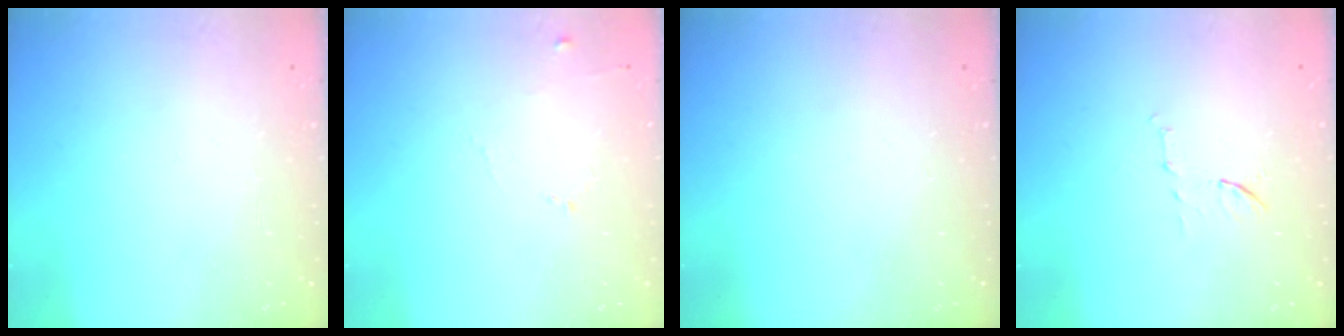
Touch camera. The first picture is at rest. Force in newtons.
{"total": 5.4, "press": 5.3, "slide": 0.9}
{"total": 0.0}
{"total": 6.1, "press": 5.9, "slide": 1.5}